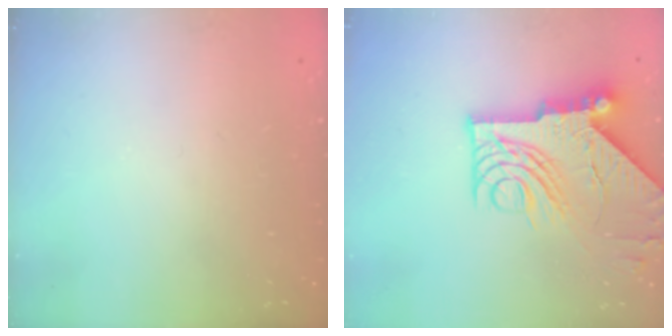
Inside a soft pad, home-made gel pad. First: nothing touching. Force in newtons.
{"total": 17.7, "press": 17.6, "slide": 1.7}